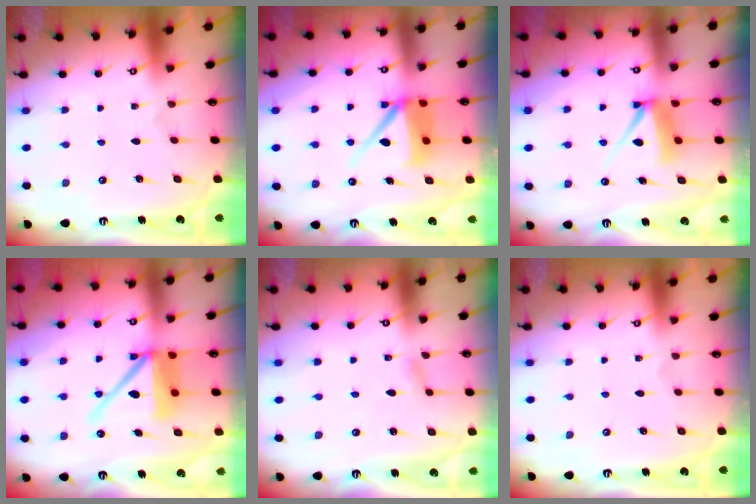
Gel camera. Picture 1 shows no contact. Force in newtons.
{"total": 10.6, "press": 10.6, "slide": 1.2}
{"total": 8.2, "press": 8.2, "slide": 0.8}
{"total": 13.1, "press": 13.0, "slide": 1.8}
{"total": 2.2, "press": 2.2, "slide": 0.2}
{"total": 0.0}